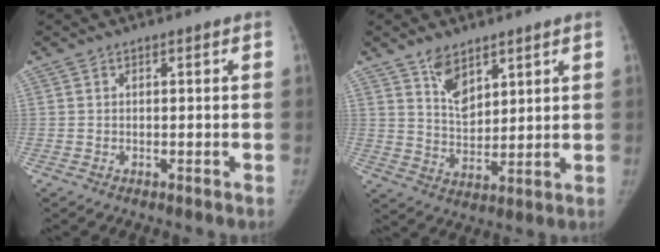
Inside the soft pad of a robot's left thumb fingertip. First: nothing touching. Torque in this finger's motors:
{"motor_torque": [1.15, 0.49, 0.83, -0.73, 0.23]}